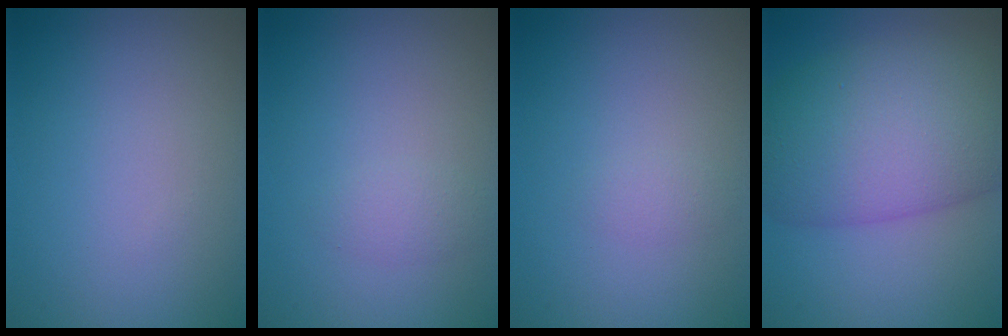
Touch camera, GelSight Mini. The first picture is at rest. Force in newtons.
{"total": 1.1, "press": 1.1, "slide": 0.1}
{"total": 0.8, "press": 0.8, "slide": 0.0}
{"total": 11.3, "press": 11.3, "slide": 0.5}